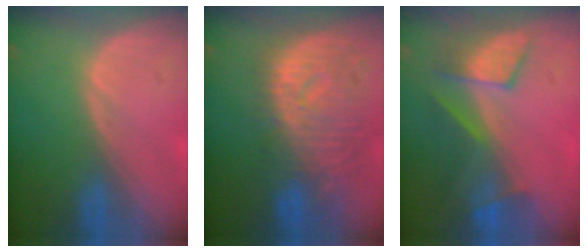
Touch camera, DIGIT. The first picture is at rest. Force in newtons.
{"total": 10.8, "press": 9.6, "slide": 4.9}
{"total": 8.0, "press": 7.5, "slide": 2.8}